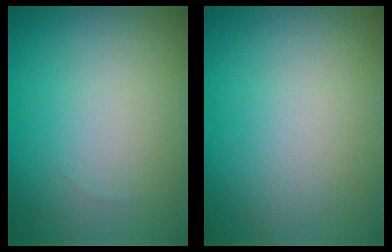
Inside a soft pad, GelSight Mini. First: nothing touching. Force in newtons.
{"total": 0.0}